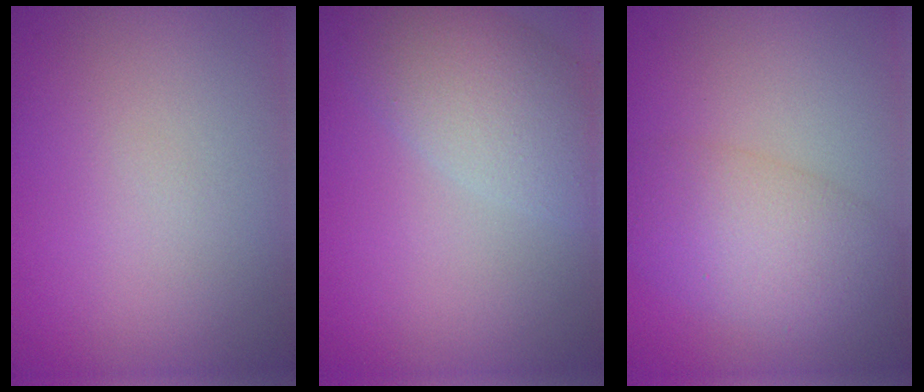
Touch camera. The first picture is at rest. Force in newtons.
{"total": 5.4, "press": 5.4, "slide": 0.4}
{"total": 5.7, "press": 5.7, "slide": 0.2}